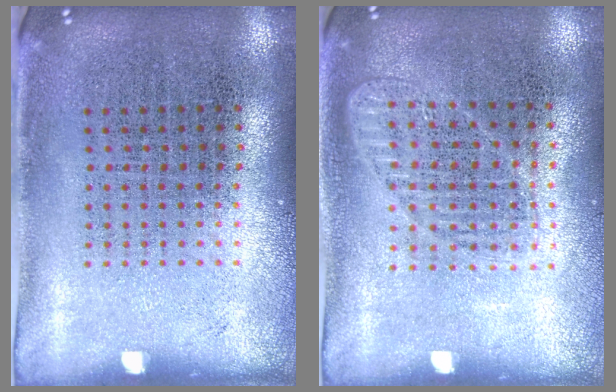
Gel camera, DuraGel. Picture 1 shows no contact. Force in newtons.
{"total": 1.3, "press": 1.2, "slide": 0.3}